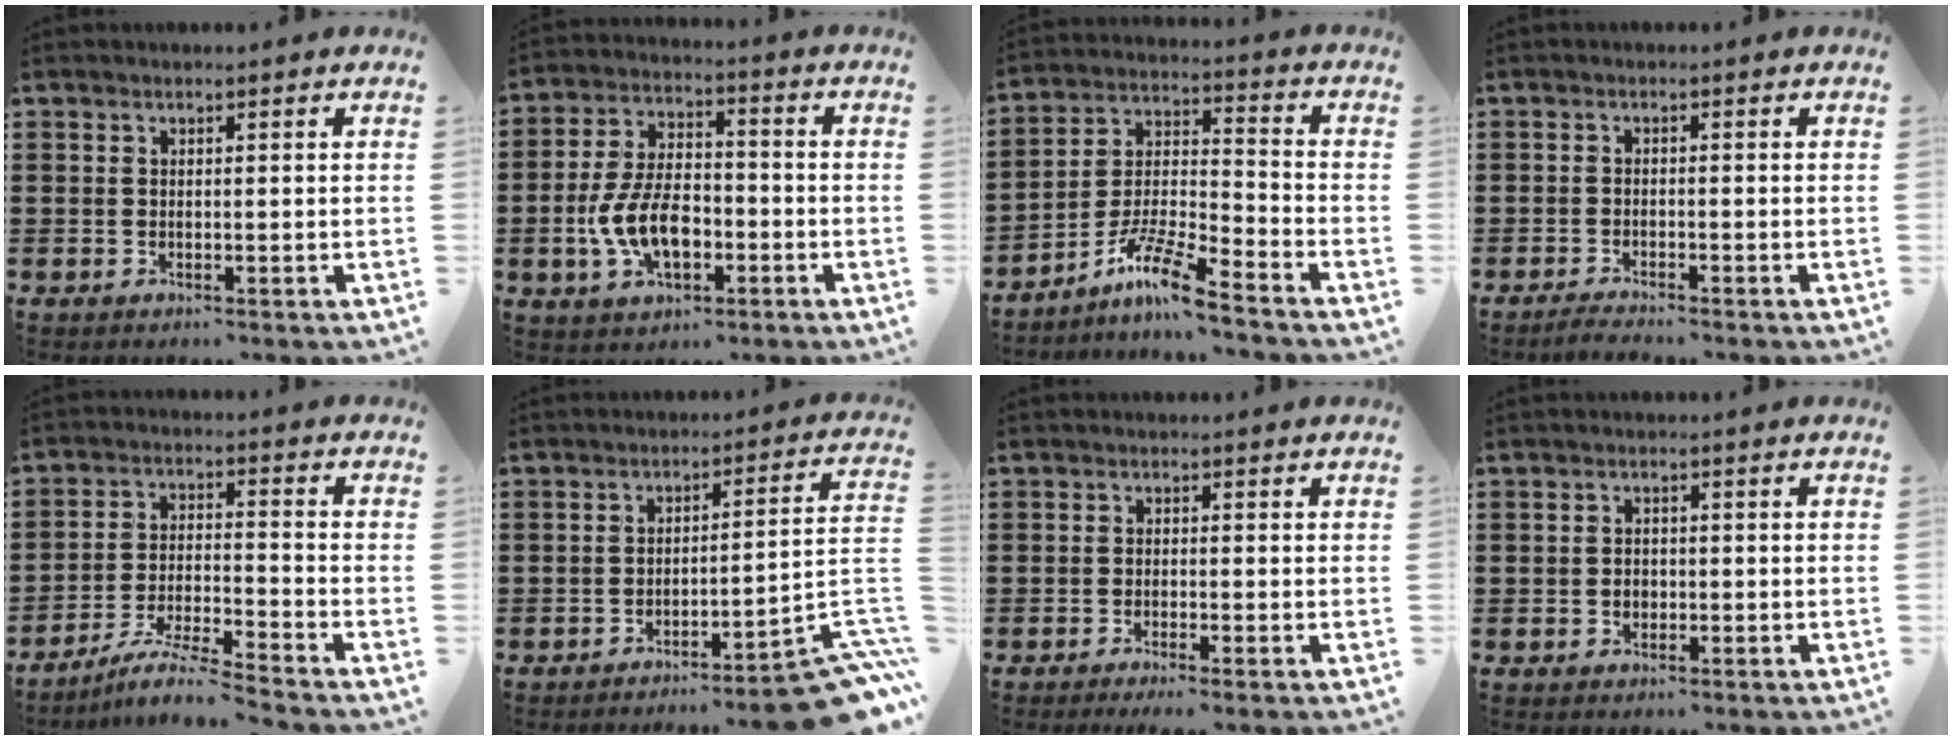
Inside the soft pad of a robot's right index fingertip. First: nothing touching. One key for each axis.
{"total": 9.8, "fx": -2.9, "fy": 5.1, "fz": 7.8, "tx": -0.180, "ty": -0.002, "tz": -0.057}
{"total": 9.4, "fx": -7.7, "fy": 0.5, "fz": 5.4, "tx": -0.118, "ty": 0.003, "tz": -0.154}
{"total": 1.5, "fx": -1.5, "fy": -0.1, "fz": 0.1, "tx": -0.005, "ty": 0.002, "tz": -0.029}
{"total": 6.4, "fx": -5.7, "fy": -0.5, "fz": 2.8, "tx": -0.066, "ty": -0.019, "tz": -0.114}
{"total": 8.5, "fx": -6.5, "fy": 0.8, "fz": 5.4, "tx": -0.058, "ty": -0.003, "tz": -0.126}
{"total": 1.0, "fx": -0.7, "fy": -0.1, "fz": 0.7, "tx": -0.013, "ty": -0.004, "tz": -0.013}
{"total": 1.4, "fx": -0.4, "fy": 1.1, "fz": 0.8, "tx": -0.018, "ty": 0.002, "tz": -0.008}